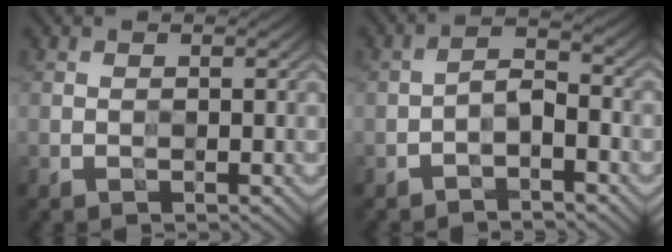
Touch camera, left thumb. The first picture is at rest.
{"total": 3.0, "force": [-1.7, 1.0, 2.2], "torque": [-0.042, 0.011, -0.043]}